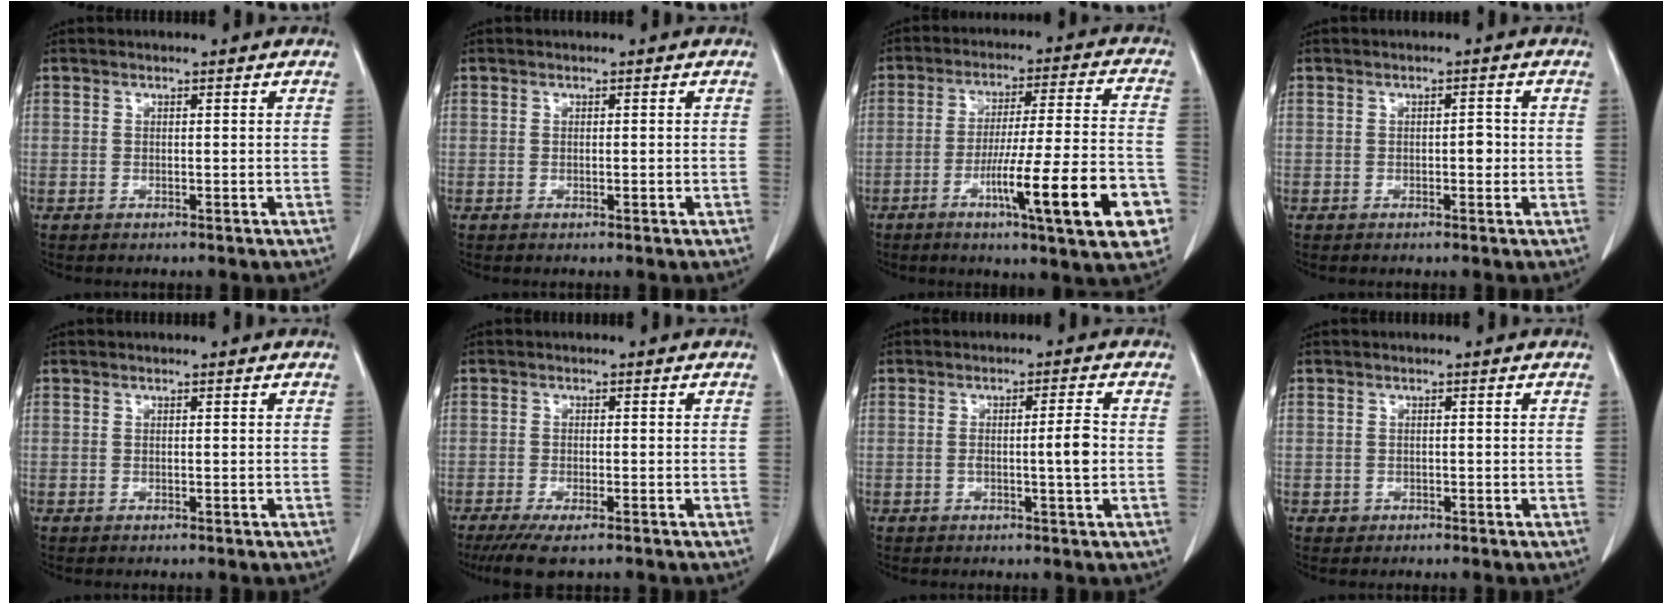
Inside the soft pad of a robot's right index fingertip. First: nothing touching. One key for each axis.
{"total": 0.6, "fx": -0.2, "fy": 0.1, "fz": 0.6, "tx": -0.010, "ty": -0.001, "tz": 0.000}
{"total": 18.2, "fx": -7.4, "fy": 1.0, "fz": 16.6, "tx": -0.217, "ty": -0.003, "tz": -0.107}
{"total": 1.6, "fx": -0.2, "fy": 0.8, "fz": 1.4, "tx": -0.016, "ty": 0.004, "tz": -0.004}
{"total": 0.0}
{"total": 5.8, "fx": -4.3, "fy": 1.0, "fz": 3.8, "tx": -0.062, "ty": -0.015, "tz": -0.068}
{"total": 3.7, "fx": -0.5, "fy": -0.1, "fz": 3.7, "tx": -0.061, "ty": 0.001, "tz": -0.008}
{"total": 1.0, "fx": -0.4, "fy": 0.9, "fz": 0.0, "tx": -0.002, "ty": 0.005, "tz": -0.008}